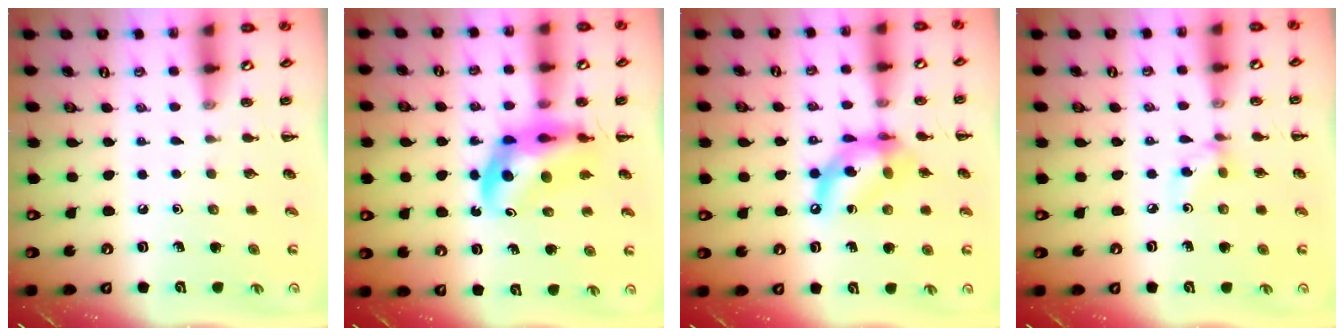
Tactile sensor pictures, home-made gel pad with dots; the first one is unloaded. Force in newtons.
{"total": 11.2, "press": 10.6, "slide": 3.4}
{"total": 12.9, "press": 12.5, "slide": 3.3}
{"total": 3.8, "press": 3.7, "slide": 0.9}